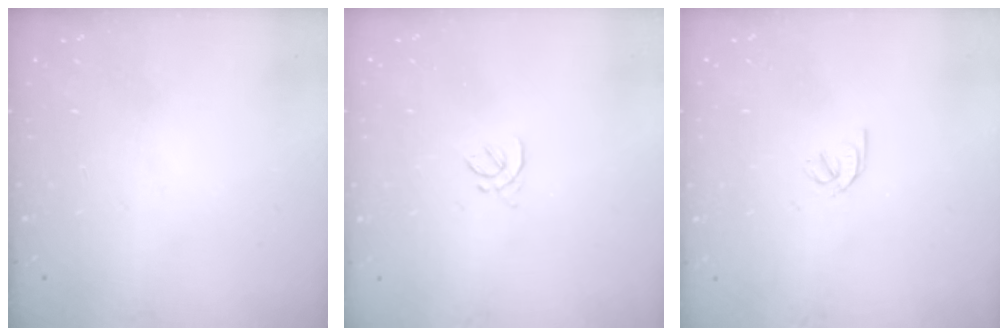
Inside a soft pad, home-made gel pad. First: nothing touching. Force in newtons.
{"total": 2.0, "press": 1.9, "slide": 0.7}
{"total": 1.6, "press": 1.6, "slide": 0.3}